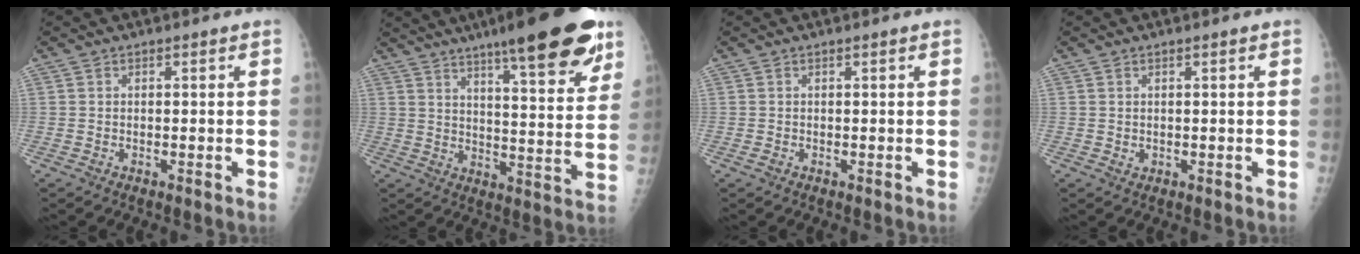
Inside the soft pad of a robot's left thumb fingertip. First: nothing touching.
{"total": 21.4, "force": [13.9, 4.2, 15.6], "torque": [-0.197, -0.051, 0.196]}
{"total": 0.6, "force": [0.0, 0.3, 0.5], "torque": [-0.008, 0.009, 0.004]}
{"total": 0.6, "force": [0.3, 0.4, 0.4], "torque": [-0.002, -0.003, 0.007]}